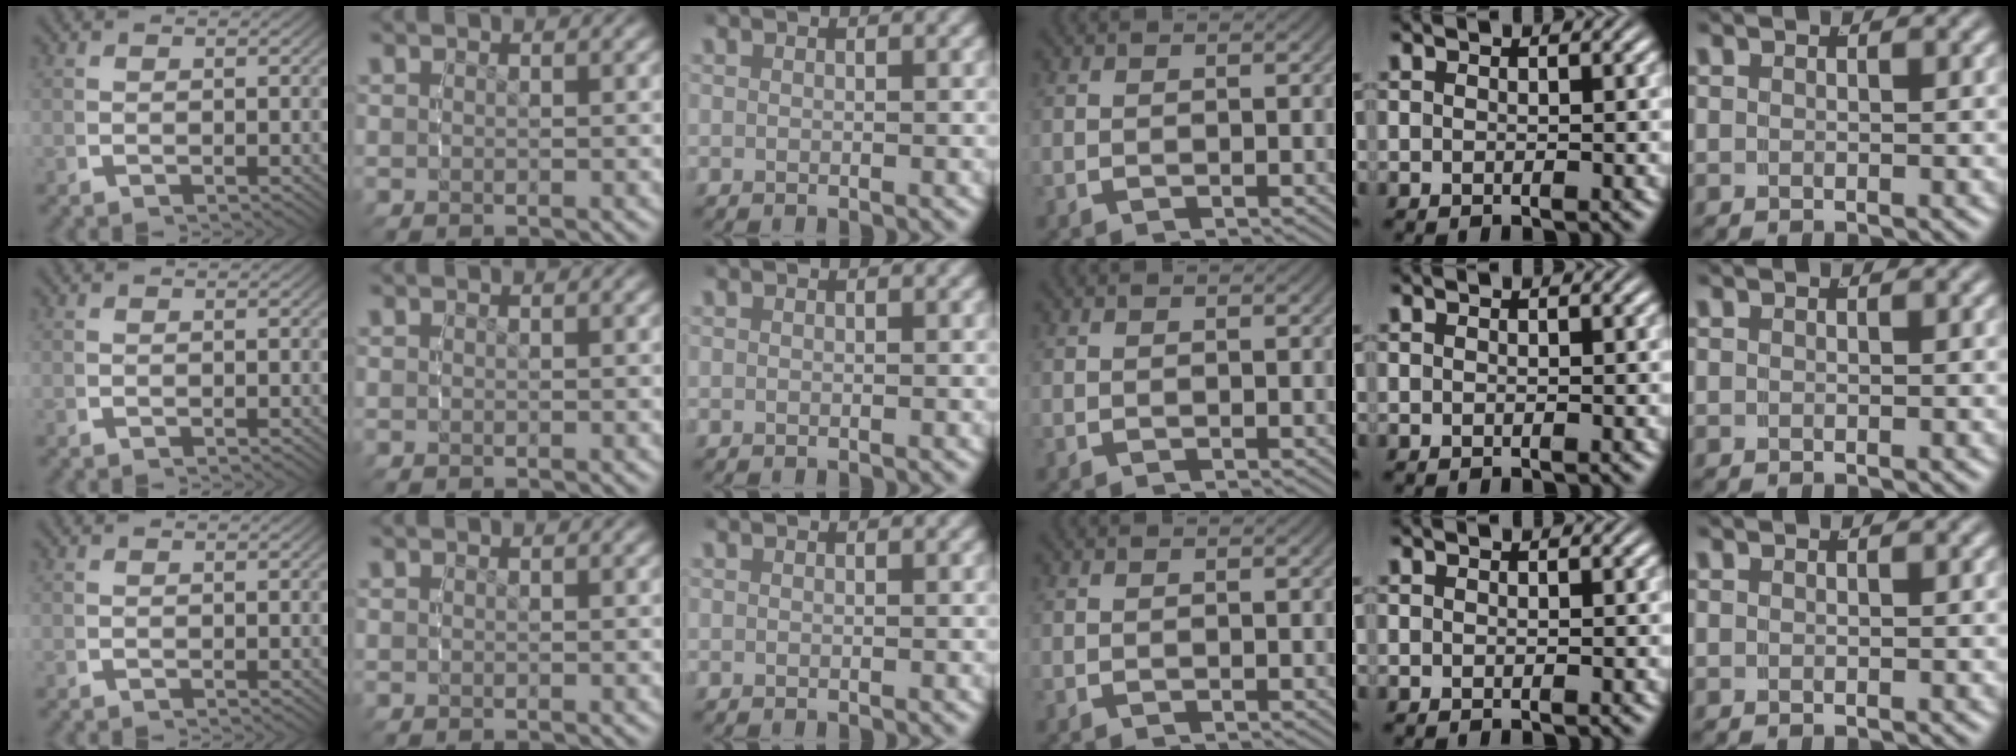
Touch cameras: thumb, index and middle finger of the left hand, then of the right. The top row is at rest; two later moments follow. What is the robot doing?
{"motion": "reach", "object": "pencil case"}